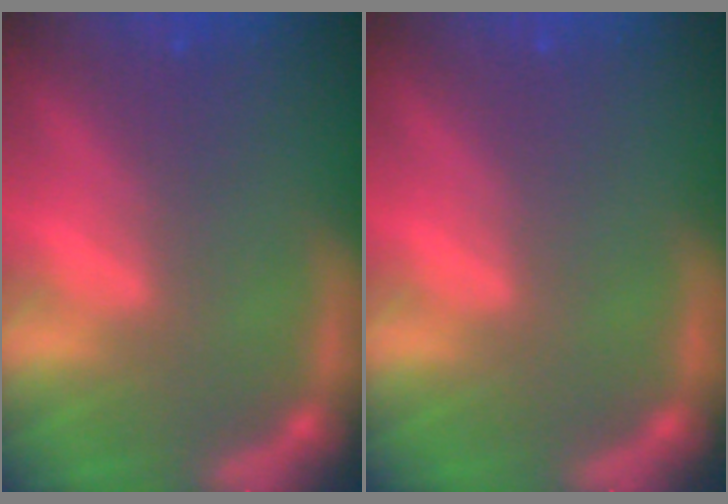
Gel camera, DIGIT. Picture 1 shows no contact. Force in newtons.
{"total": 0.0}